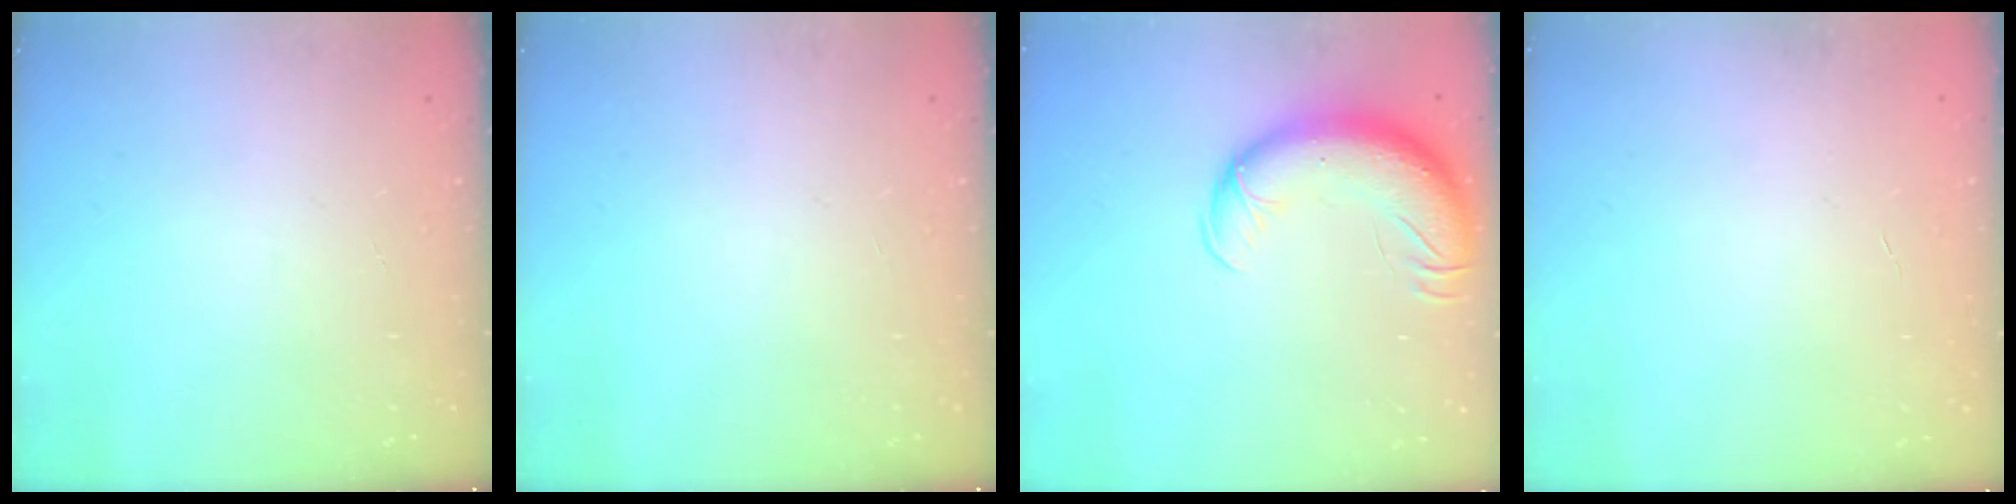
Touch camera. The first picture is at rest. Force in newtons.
{"total": 0.0}
{"total": 18.5, "press": 17.9, "slide": 4.4}
{"total": 0.5, "press": 0.5, "slide": 0.1}